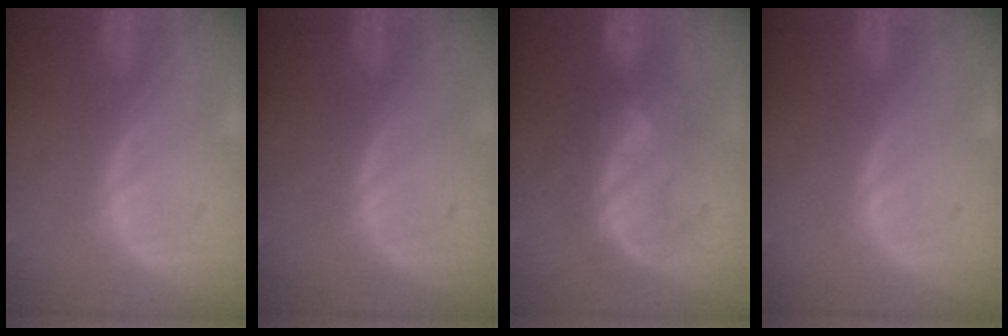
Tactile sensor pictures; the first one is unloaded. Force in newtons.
{"total": 0.0}
{"total": 7.8, "press": 7.7, "slide": 1.5}
{"total": 0.0}